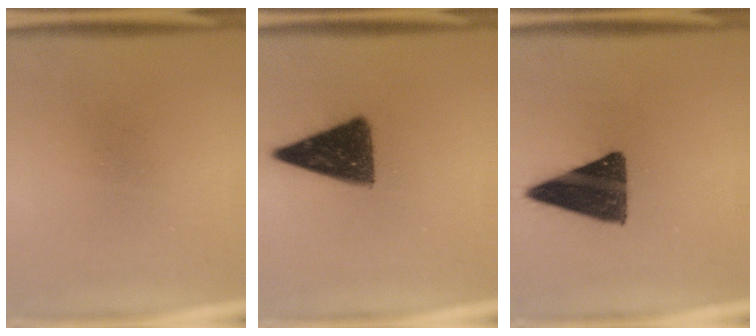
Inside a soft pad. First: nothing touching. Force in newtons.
{"total": 12.0}
{"total": 13.4}